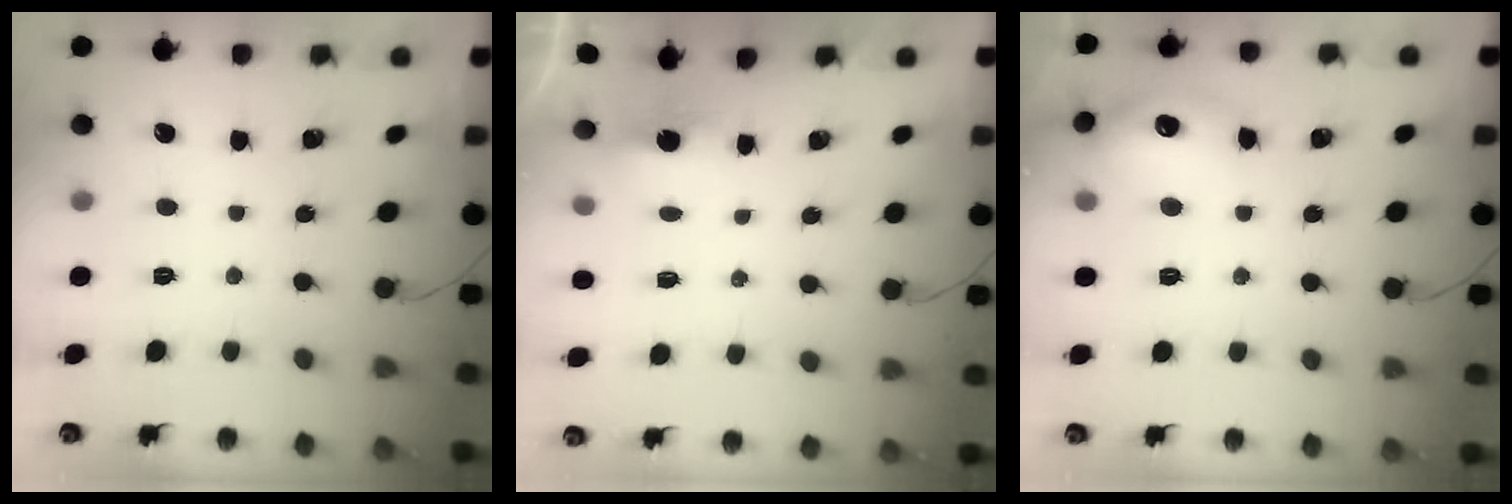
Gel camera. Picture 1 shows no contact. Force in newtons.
{"total": 2.7, "press": 2.6, "slide": 0.7}
{"total": 13.7, "press": 13.6, "slide": 1.0}